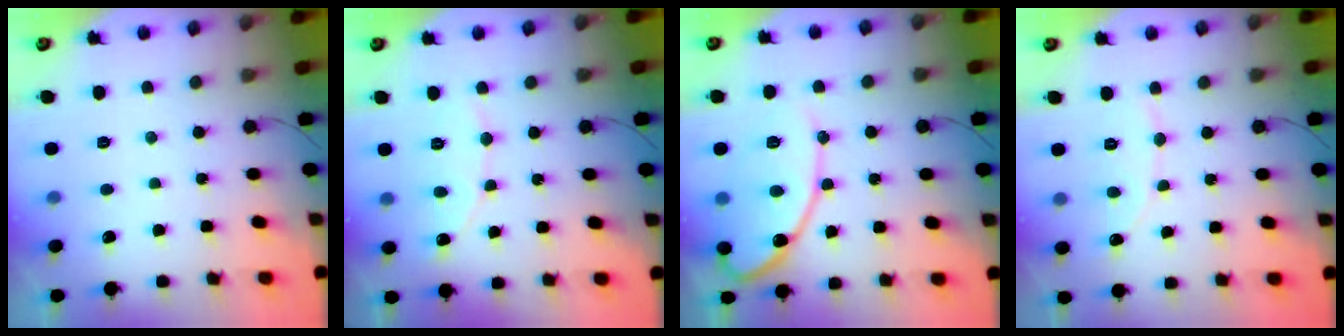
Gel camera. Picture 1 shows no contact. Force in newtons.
{"total": 7.0, "press": 7.0, "slide": 0.7}
{"total": 13.2, "press": 13.2, "slide": 0.9}
{"total": 6.4, "press": 6.4, "slide": 0.4}